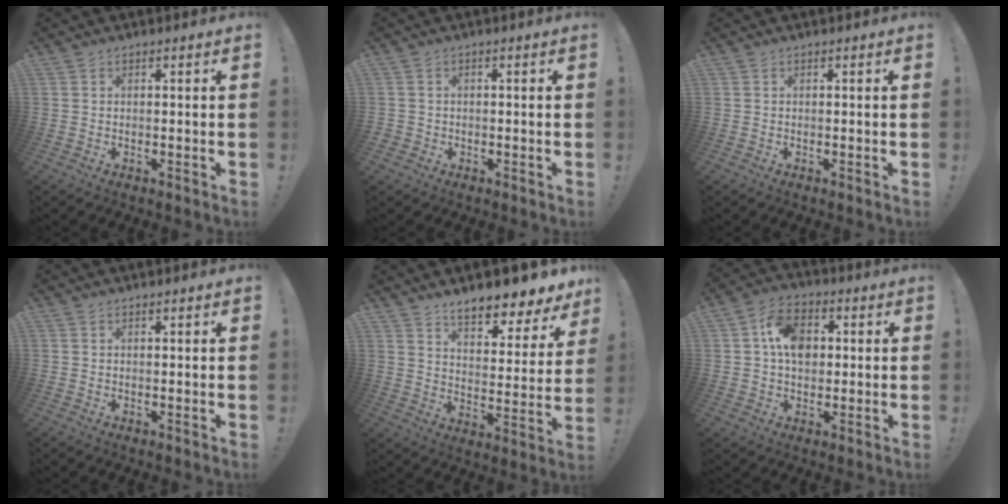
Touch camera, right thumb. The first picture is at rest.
{"total": 1.4, "force": [-0.2, 1.4, 0.3], "torque": [-0.008, 0.005, -0.003]}
{"total": 0.0}
{"total": 0.0}
{"total": 10.1, "force": [8.4, 2.7, 4.9], "torque": [-0.068, -0.074, 0.143]}
{"total": 10.8, "force": [2.1, 7.9, 7.1], "torque": [-0.100, 0.010, 0.041]}